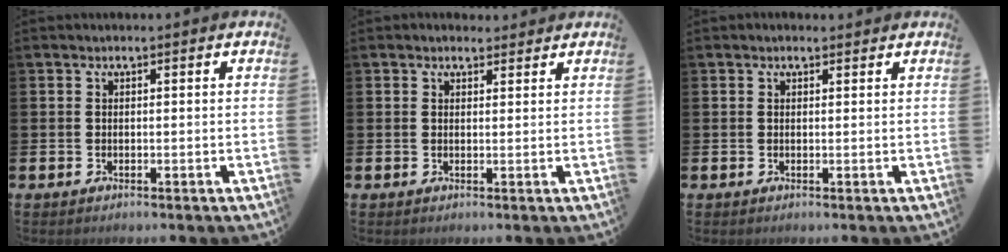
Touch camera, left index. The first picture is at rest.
{"total": 1.6, "force": [1.5, 0.6, 0.1], "torque": [0.007, -0.001, 0.025]}
{"total": 0.8, "force": [0.6, 0.4, 0.3], "torque": [0.005, 0.002, 0.009]}